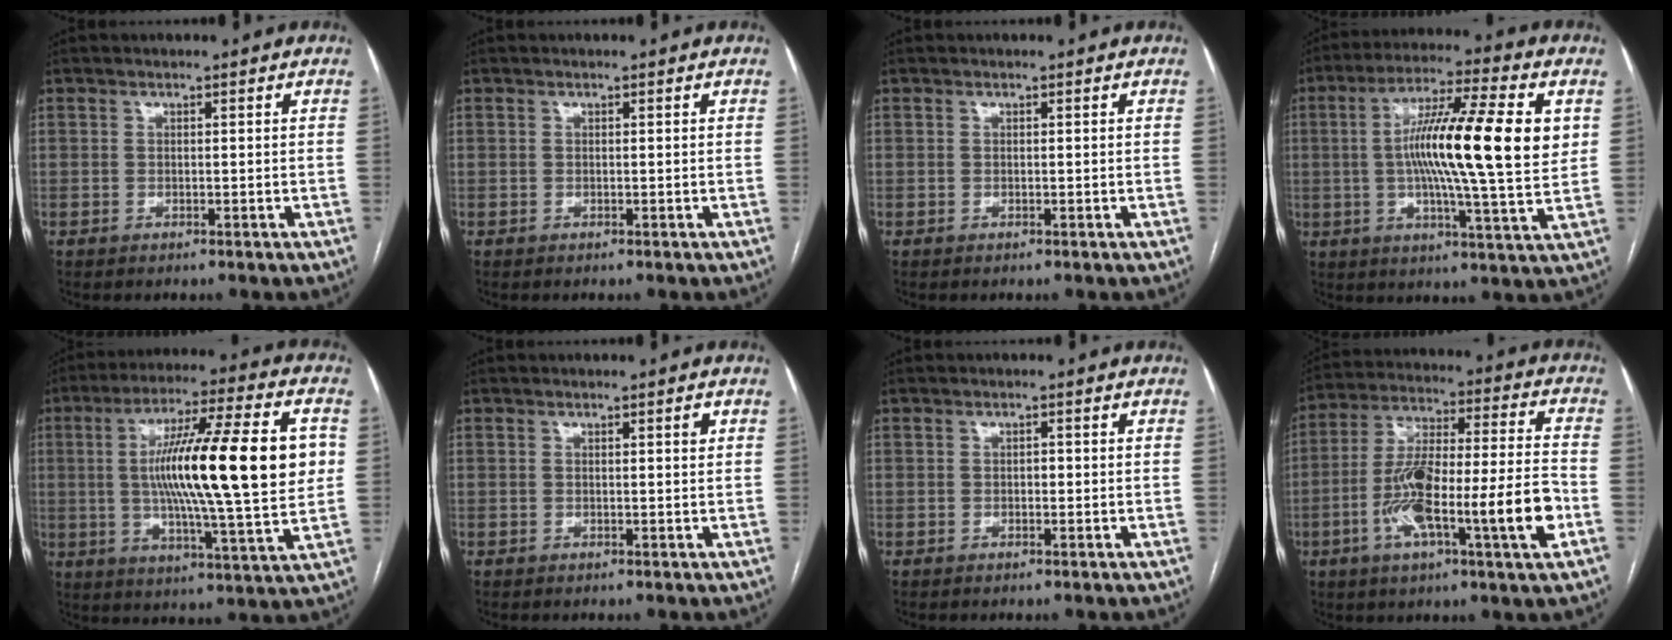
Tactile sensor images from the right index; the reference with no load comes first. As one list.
[{"total": 0.0}, {"total": 0.0}, {"total": 18.3, "force": [2.5, 1.0, 18.1], "torque": [-0.305, 0.010, 0.028]}, {"total": 22.8, "force": [2.4, 1.4, 22.7], "torque": [-0.368, 0.011, 0.027]}, {"total": 0.8, "force": [0.4, 0.0, 0.7], "torque": [-0.012, 0.001, 0.004]}, {"total": 0.7, "force": [-0.1, 0.4, 0.5], "torque": [-0.006, 0.002, -0.002]}, {"total": 18.9, "force": [-5.8, 1.7, 17.9], "torque": [-0.299, 0.006, -0.094]}]